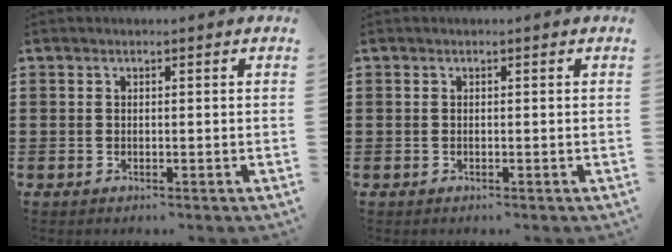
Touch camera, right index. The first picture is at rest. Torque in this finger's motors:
{"motor_torque": [1.12, 1.02, 0.01, 0.00]}